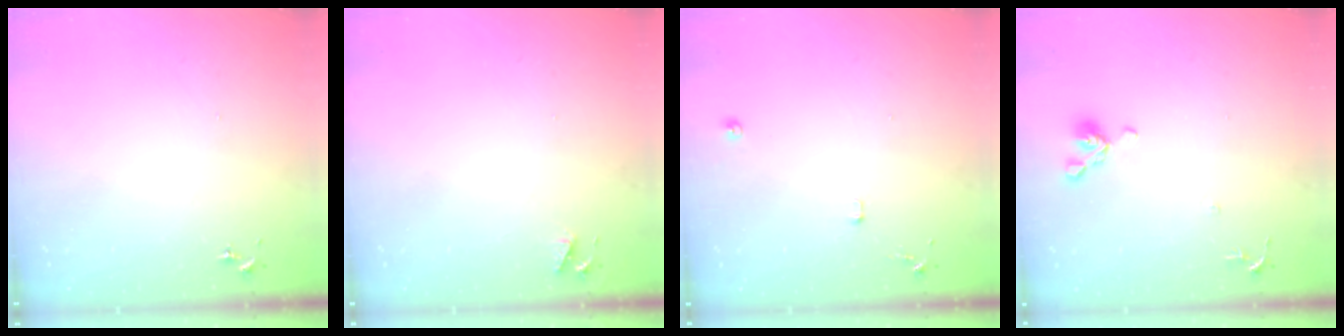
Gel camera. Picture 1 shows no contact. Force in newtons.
{"total": 4.1, "press": 4.0, "slide": 0.7}
{"total": 7.4, "press": 7.4, "slide": 0.8}
{"total": 8.7, "press": 8.5, "slide": 1.8}